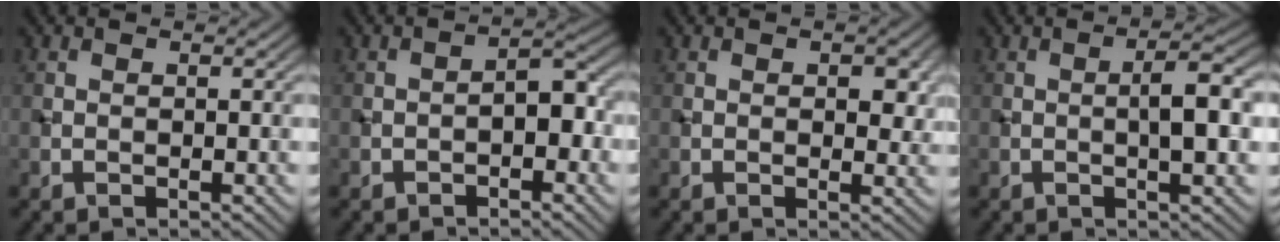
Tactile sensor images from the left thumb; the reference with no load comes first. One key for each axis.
{"total": 3.2, "fx": -1.4, "fy": 1.5, "fz": 2.5, "tx": -0.031, "ty": 0.014, "tz": -0.028}
{"total": 2.8, "fx": 0.5, "fy": 1.6, "fz": 2.3, "tx": -0.029, "ty": -0.007, "tz": 0.007}
{"total": 4.1, "fx": -0.4, "fy": 0.8, "fz": 4.0, "tx": -0.066, "ty": 0.009, "tz": -0.012}